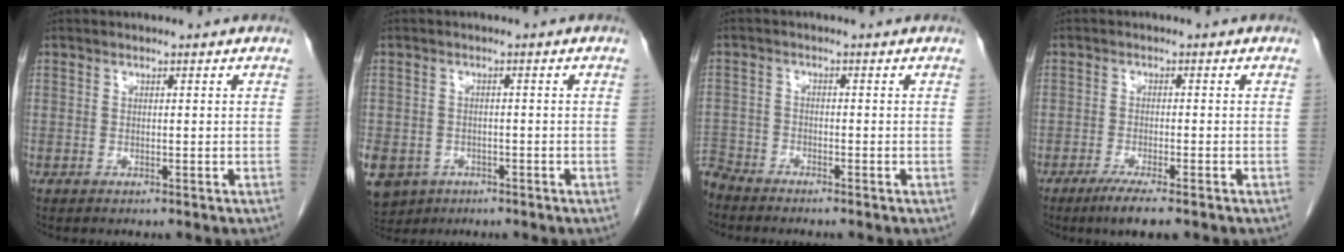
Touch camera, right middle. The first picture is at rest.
{"total": 10.9, "force": [-5.4, 8.6, 3.9], "torque": [-0.116, -0.006, -0.074]}
{"total": 4.5, "force": [-4.4, 1.1, 0.2], "torque": [0.003, -0.011, -0.087]}
{"total": 4.9, "force": [-3.4, 0.4, 3.5], "torque": [-0.060, -0.013, -0.054]}